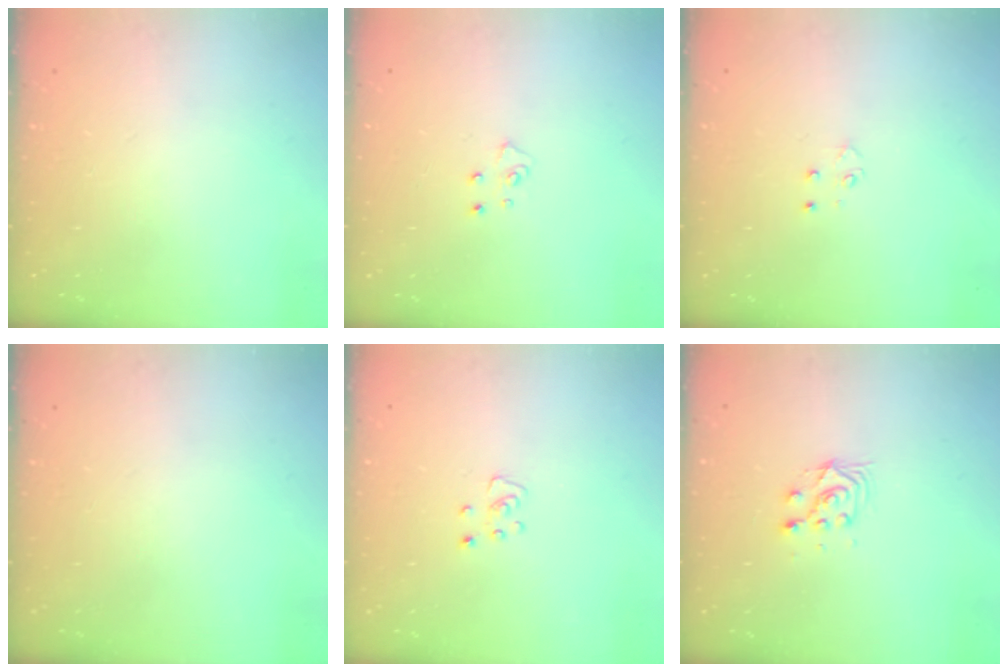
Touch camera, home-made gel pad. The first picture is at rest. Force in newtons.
{"total": 5.1, "press": 5.1, "slide": 0.4}
{"total": 3.1, "press": 3.1, "slide": 0.6}
{"total": 0.0}
{"total": 3.8, "press": 3.8, "slide": 0.3}
{"total": 7.0, "press": 7.0, "slide": 0.7}